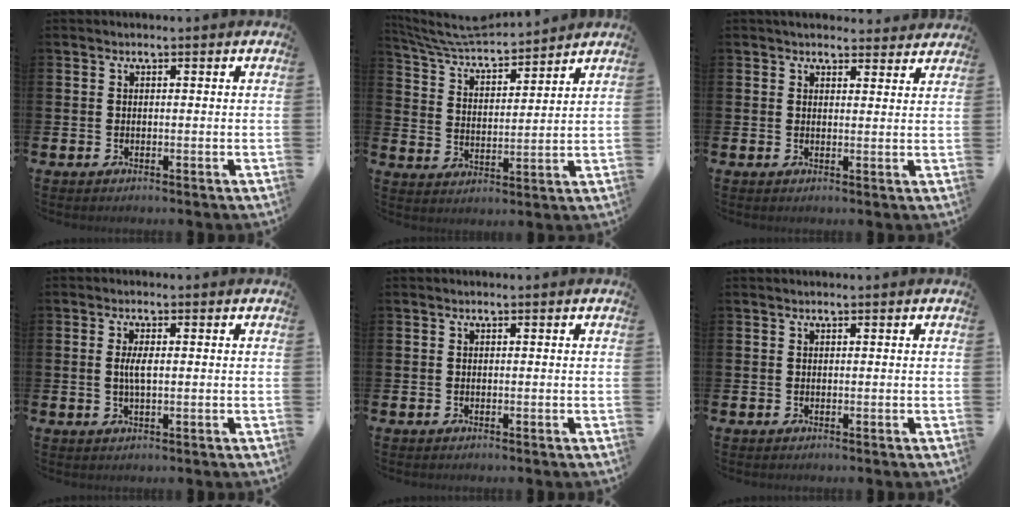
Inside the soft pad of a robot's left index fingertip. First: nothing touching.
{"total": 6.1, "force": [5.9, 1.0, 1.0], "torque": [-0.049, -0.049, 0.101]}
{"total": 3.2, "force": [3.1, 0.8, 0.1], "torque": [0.010, -0.020, 0.054]}
{"total": 2.4, "force": [0.3, 0.8, 2.3], "torque": [-0.038, 0.000, 0.001]}
{"total": 0.0}
{"total": 0.0}